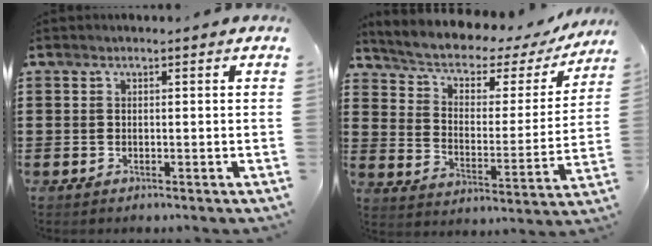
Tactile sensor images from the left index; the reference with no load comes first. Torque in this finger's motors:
{"motor_torque": [2.14, 0.00, 0.28, -0.03]}